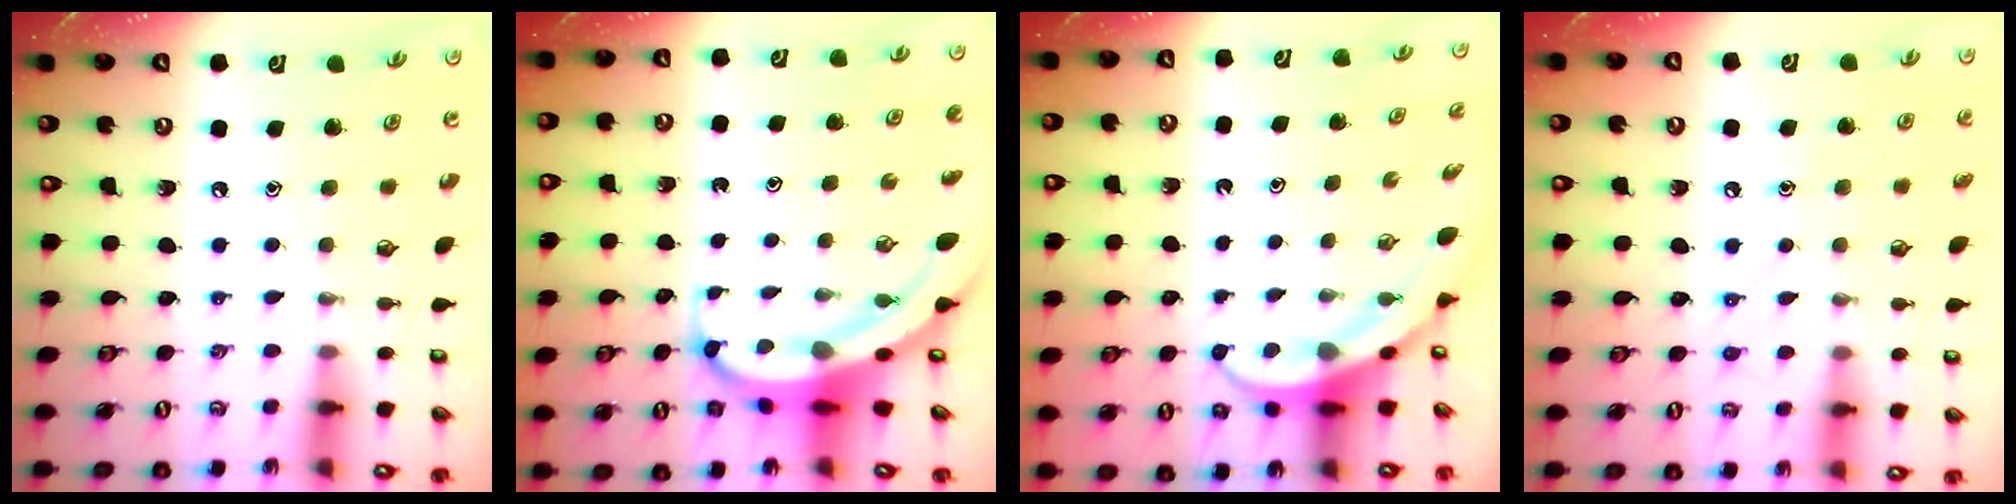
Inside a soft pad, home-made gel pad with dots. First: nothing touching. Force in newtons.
{"total": 8.9, "press": 8.8, "slide": 0.9}
{"total": 3.9, "press": 3.9, "slide": 0.4}
{"total": 6.8, "press": 6.8, "slide": 0.6}